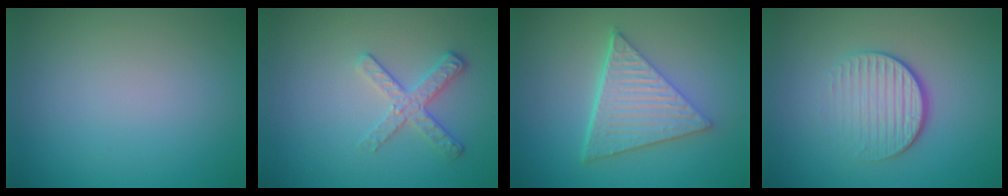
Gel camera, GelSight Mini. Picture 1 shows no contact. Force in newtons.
{"total": 2.6, "press": 2.4, "slide": 1.2}
{"total": 6.4, "press": 4.6, "slide": 4.3}
{"total": 4.0, "press": 2.7, "slide": 3.0}